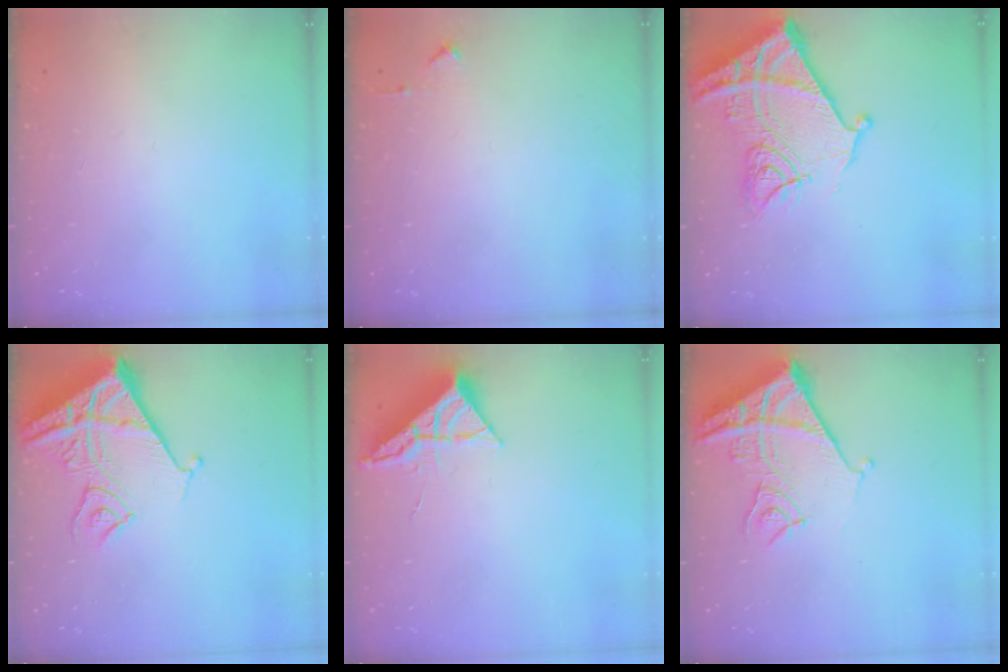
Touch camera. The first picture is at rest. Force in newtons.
{"total": 5.1, "press": 5.0, "slide": 0.8}
{"total": 18.1, "press": 18.0, "slide": 1.9}
{"total": 13.5, "press": 13.5, "slide": 1.4}
{"total": 6.6, "press": 6.6, "slide": 0.3}
{"total": 12.8, "press": 12.7, "slide": 1.6}